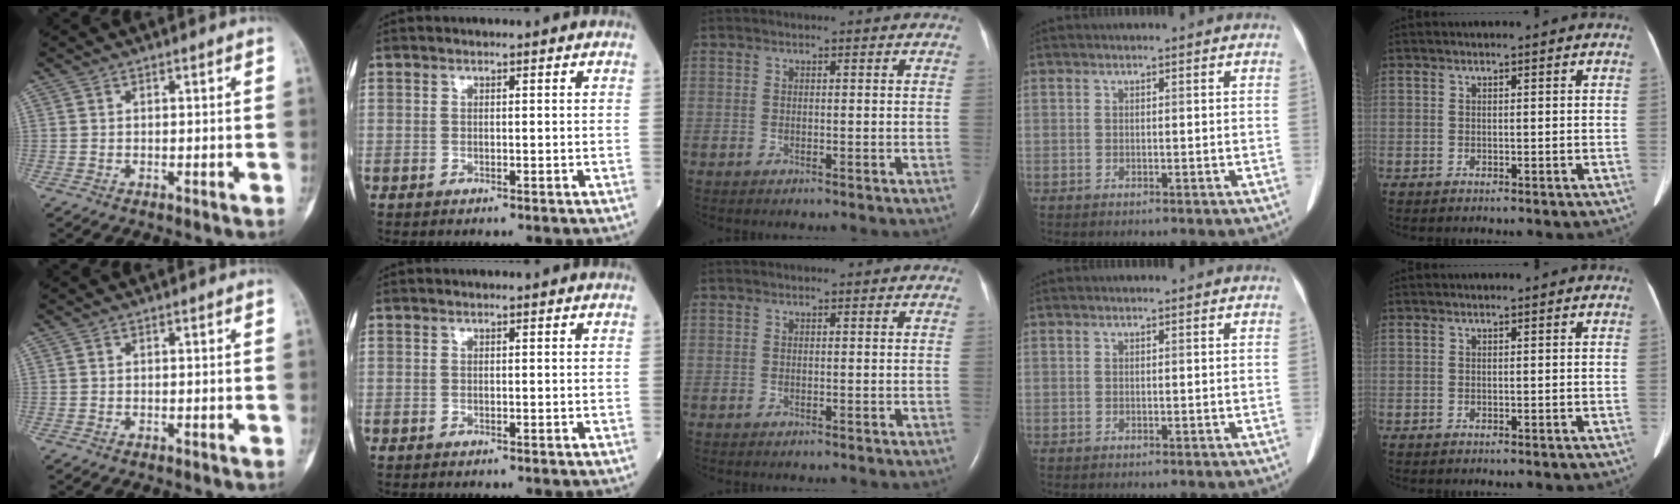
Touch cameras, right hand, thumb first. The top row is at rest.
{}